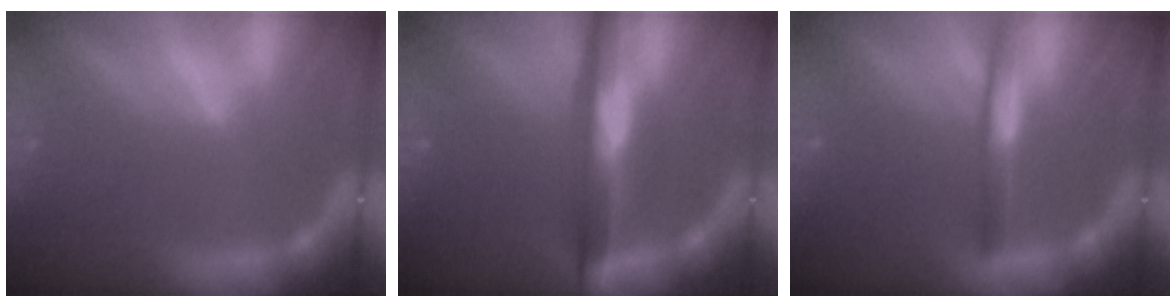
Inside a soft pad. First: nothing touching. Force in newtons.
{"total": 6.6}
{"total": 3.0}